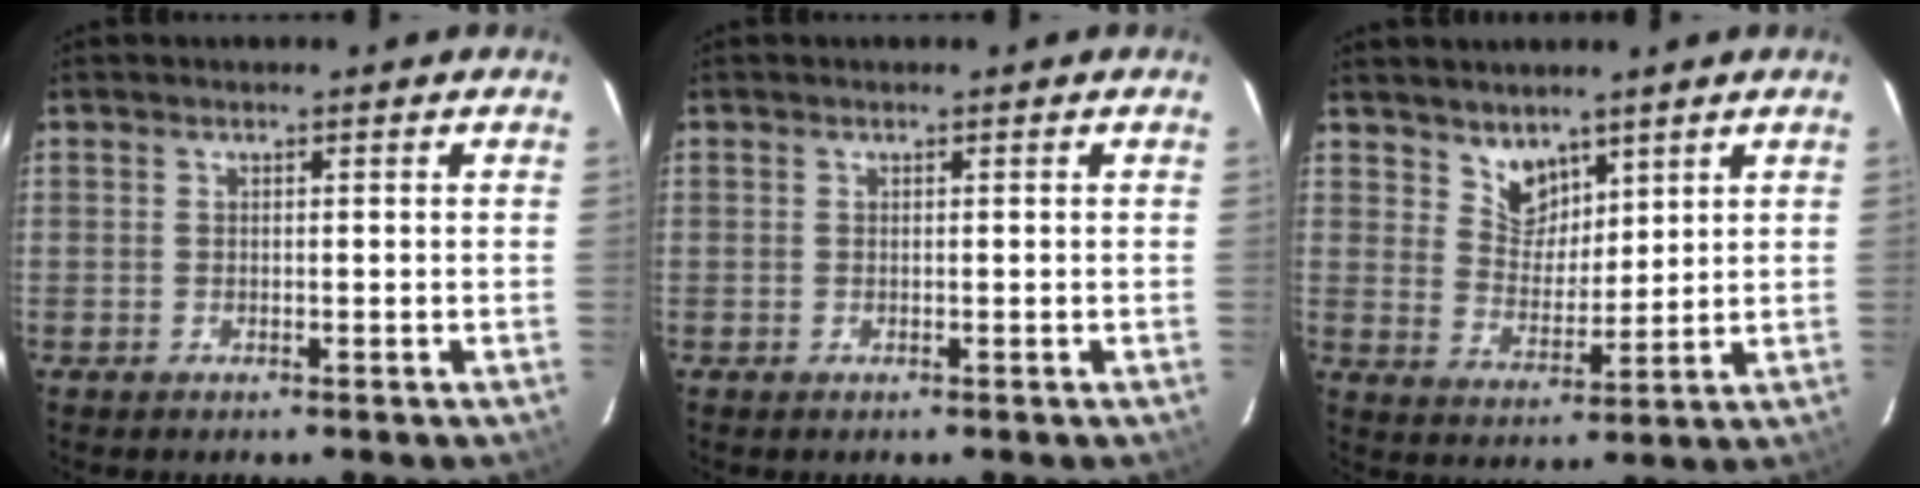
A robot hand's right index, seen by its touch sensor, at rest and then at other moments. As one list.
[{"total": 0.0}, {"total": 6.0, "force": [4.5, 3.6, 1.5], "torque": [-0.015, 0.003, 0.089]}]